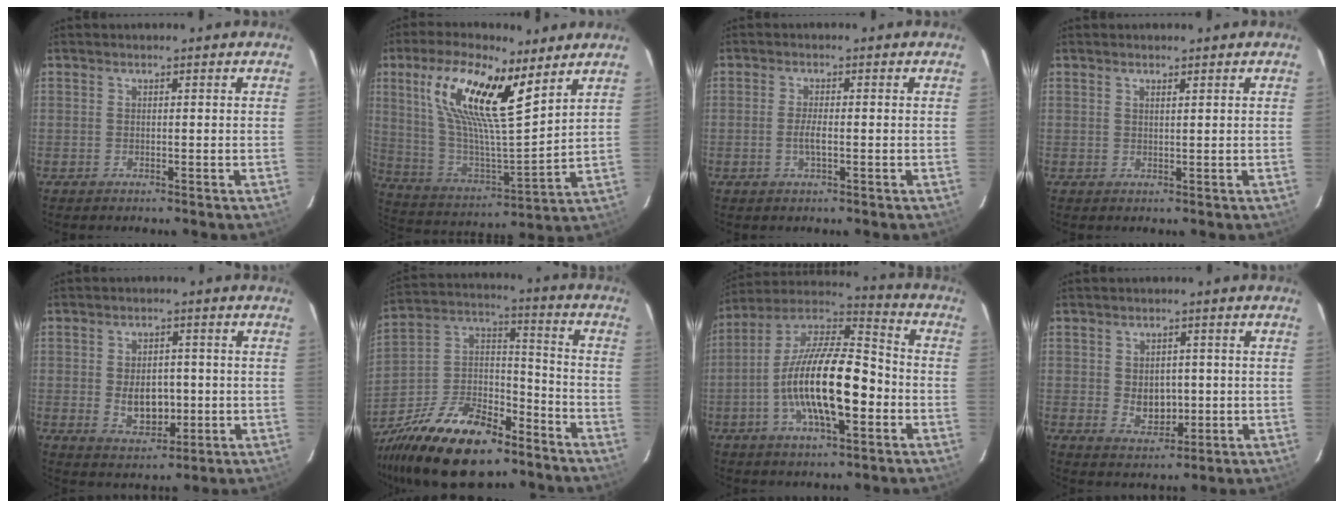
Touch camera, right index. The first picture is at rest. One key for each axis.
{"total": 20.3, "fx": 10.7, "fy": 5.4, "fz": 16.4, "tx": -0.313, "ty": 0.013, "tz": 0.204}
{"total": 2.5, "fx": -0.7, "fy": 0.5, "fz": 2.3, "tx": -0.048, "ty": -0.003, "tz": -0.012}
{"total": 1.0, "fx": 0.8, "fy": 0.1, "fz": 0.6, "tx": -0.012, "ty": 0.001, "tz": 0.013}
{"total": 7.4, "fx": -0.8, "fy": 4.9, "fz": 5.5, "tx": -0.102, "ty": -0.004, "tz": -0.001}
{"total": 23.4, "fx": -15.3, "fy": 10.9, "fz": 14.0, "tx": -0.292, "ty": 0.011, "tz": -0.260}
{"total": 19.5, "fx": -4.7, "fy": 6.7, "fz": 17.7, "tx": -0.327, "ty": -0.001, "tz": -0.093}
{"total": 5.7, "fx": -0.3, "fy": 4.3, "fz": 3.8, "tx": -0.065, "ty": -0.005, "tz": 0.007}